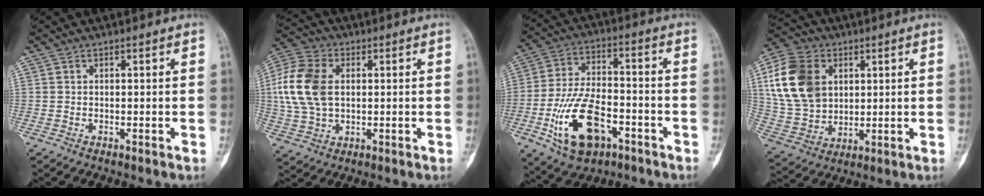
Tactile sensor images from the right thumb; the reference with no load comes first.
{"total": 13.7, "force": [1.6, 9.4, 9.9], "torque": [-0.198, 0.011, 0.029]}
{"total": 16.0, "force": [-6.4, 8.8, 11.7], "torque": [-0.208, 0.032, -0.110]}
{"total": 16.8, "force": [4.5, 12.6, 10.2], "torque": [-0.181, -0.001, 0.090]}